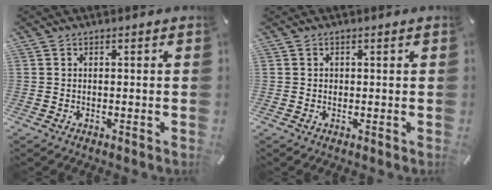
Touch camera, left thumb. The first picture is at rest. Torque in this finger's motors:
{"motor_torque": [0.21, 0.36, 0.02, 0.06, 0.00]}